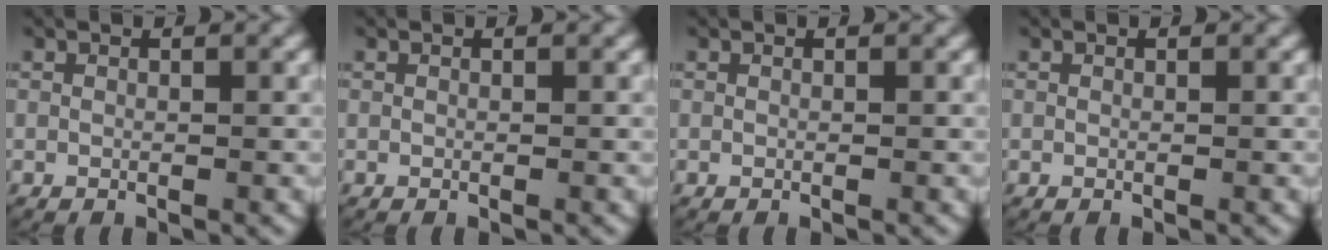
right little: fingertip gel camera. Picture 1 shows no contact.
{"total": 0.0}
{"total": 0.0}
{"total": 0.0}